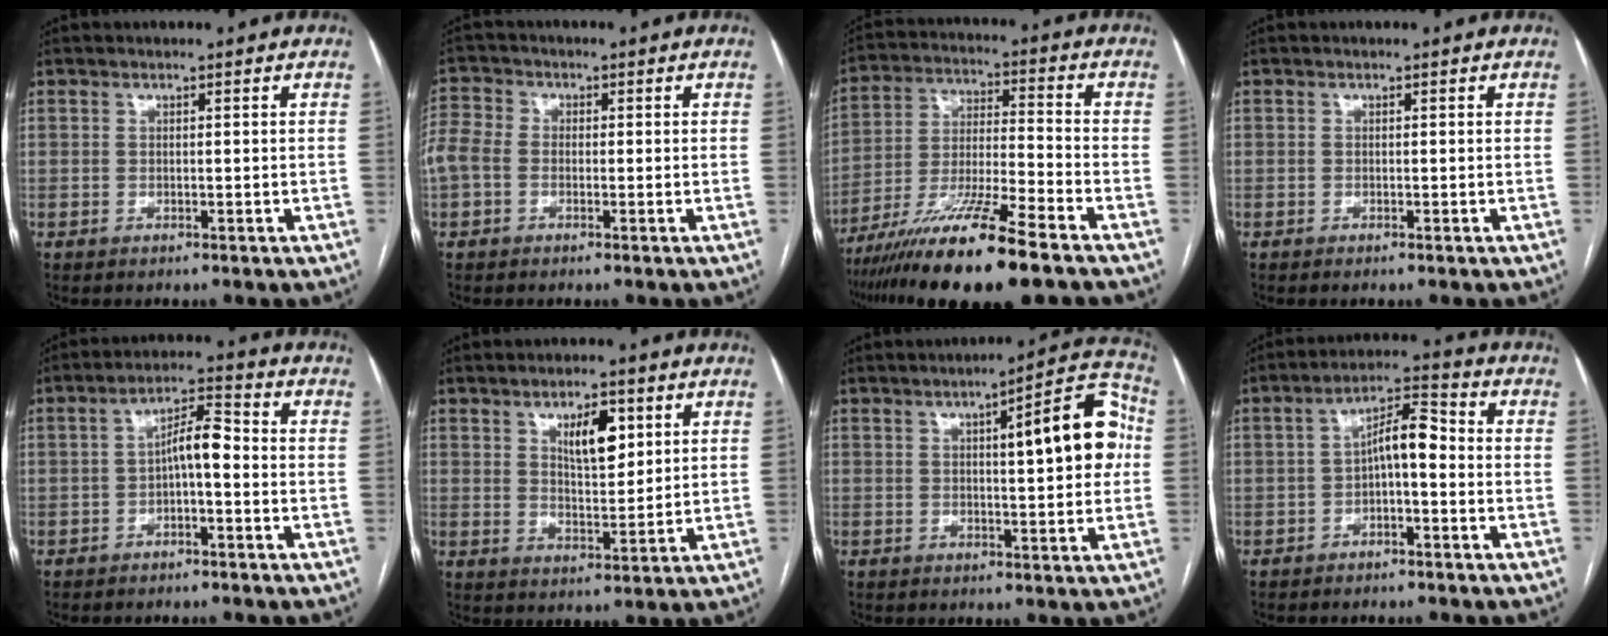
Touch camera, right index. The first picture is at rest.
{"total": 12.4, "force": [-0.5, 10.7, 6.1], "torque": [-0.203, 0.041, -0.010]}
{"total": 15.8, "force": [-11.0, 0.2, 11.3], "torque": [-0.223, -0.037, -0.199]}
{"total": 0.0}
{"total": 5.6, "force": [-0.8, 1.6, 5.3], "torque": [-0.092, 0.024, -0.016]}
{"total": 7.0, "force": [3.1, 2.5, 5.8], "torque": [-0.097, 0.002, 0.055]}
{"total": 12.2, "force": [1.8, 2.6, 11.8], "torque": [-0.149, 0.033, 0.020]}
{"total": 6.5, "force": [-0.8, 2.1, 6.1], "torque": [-0.105, 0.031, -0.016]}